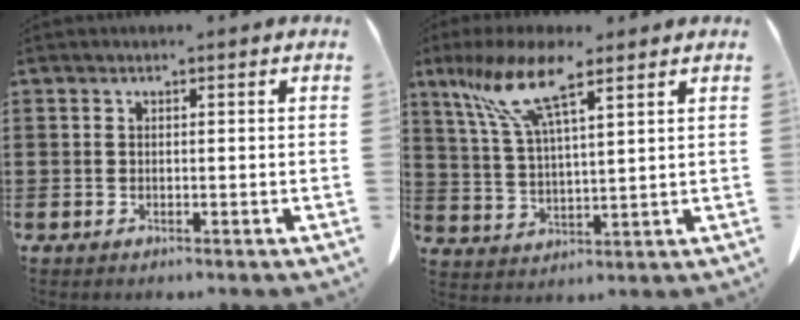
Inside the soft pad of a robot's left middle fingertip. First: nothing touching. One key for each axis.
{"total": 10.5, "fx": 6.9, "fy": 2.3, "fz": 7.6, "tx": -0.172, "ty": -0.010, "tz": 0.122}